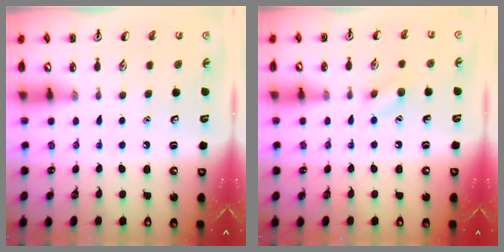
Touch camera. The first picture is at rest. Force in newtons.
{"total": 6.4, "press": 6.3, "slide": 1.4}